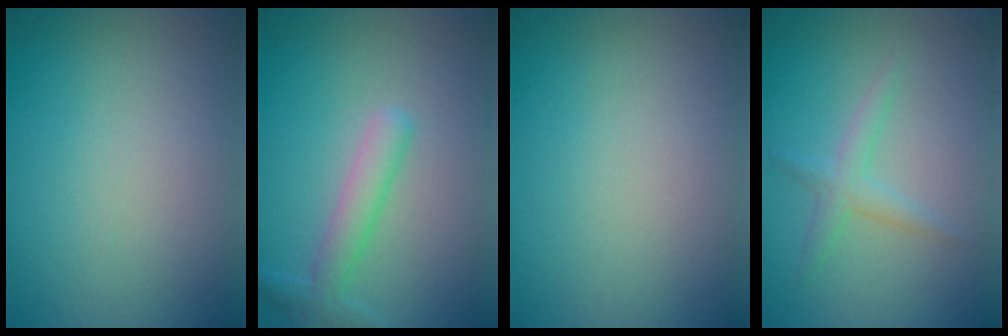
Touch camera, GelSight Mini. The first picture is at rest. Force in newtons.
{"total": 2.6, "press": 2.6, "slide": 0.1}
{"total": 0.0}
{"total": 1.8, "press": 1.8, "slide": 0.1}